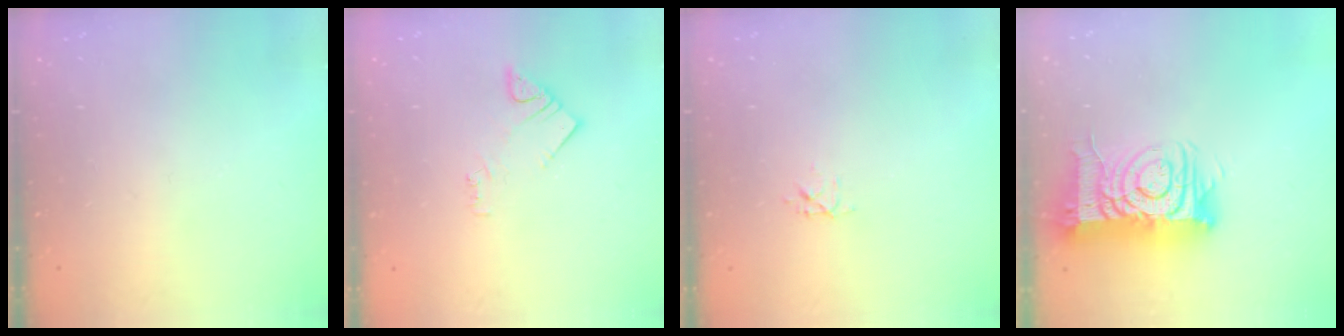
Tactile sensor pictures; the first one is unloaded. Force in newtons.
{"total": 3.1, "press": 3.0, "slide": 0.5}
{"total": 3.2, "press": 3.2, "slide": 0.3}
{"total": 15.4, "press": 15.4, "slide": 1.3}